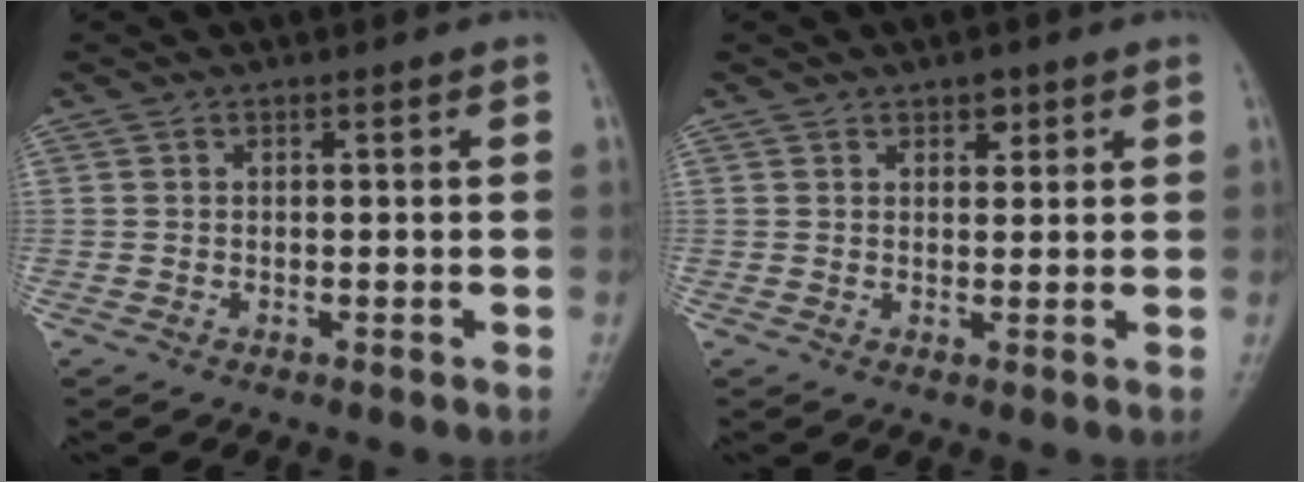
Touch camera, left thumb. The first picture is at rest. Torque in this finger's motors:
{"motor_torque": [-0.59, 1.52, -0.01, -0.05, -0.07]}